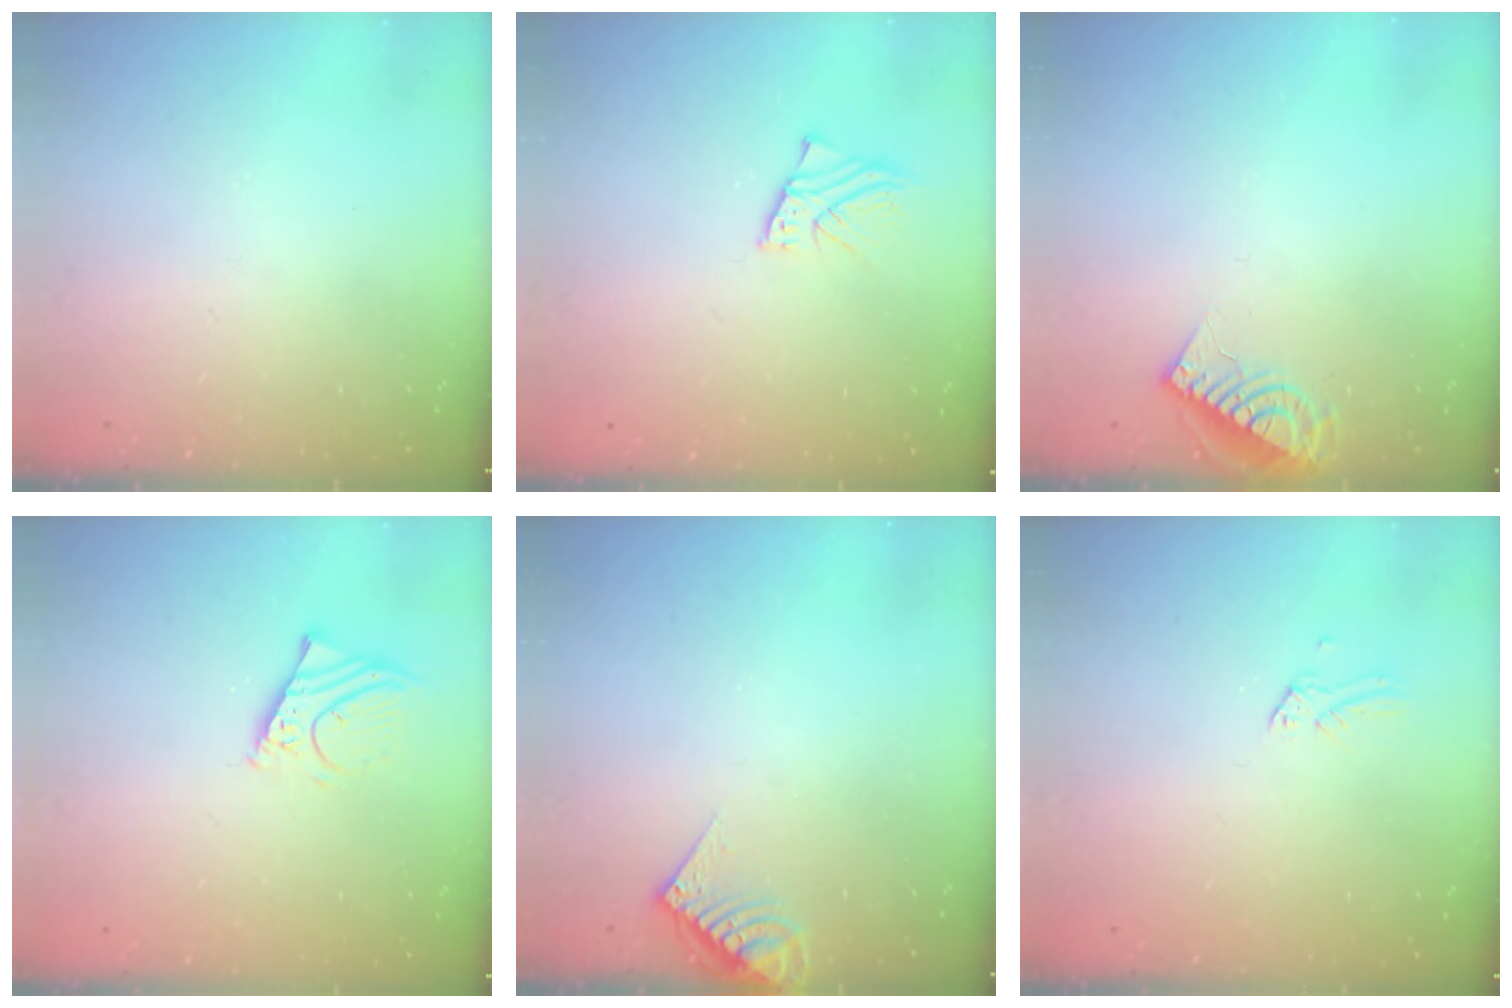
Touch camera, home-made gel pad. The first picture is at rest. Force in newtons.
{"total": 2.9, "press": 2.9, "slide": 0.1}
{"total": 9.0, "press": 8.9, "slide": 0.9}
{"total": 5.4, "press": 5.4, "slide": 0.6}
{"total": 6.1, "press": 6.0, "slide": 0.7}
{"total": 0.0}